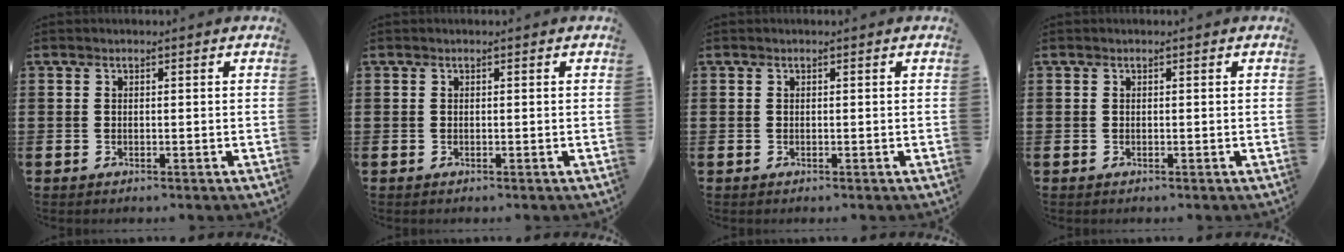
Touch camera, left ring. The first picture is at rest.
{"total": 0.0}
{"total": 0.0}
{"total": 0.0}